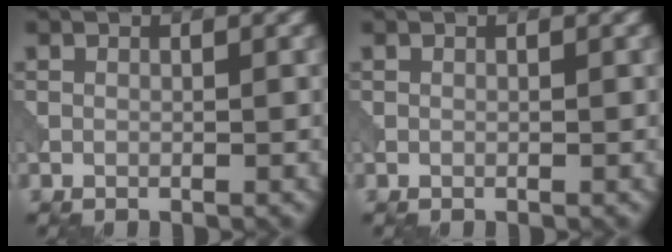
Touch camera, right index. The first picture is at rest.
{"total": 0.0}